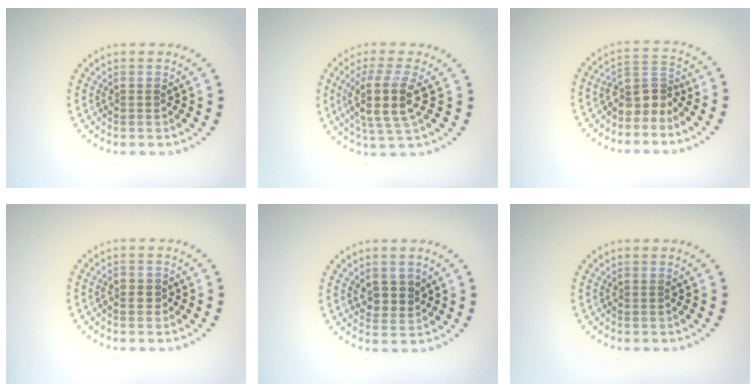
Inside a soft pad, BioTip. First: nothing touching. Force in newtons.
{"total": 4.2, "press": 3.5, "slide": 2.3}
{"total": 3.1, "press": 2.3, "slide": 2.1}
{"total": 1.0, "press": 0.9, "slide": 0.4}
{"total": 2.4, "press": 2.2, "slide": 1.0}
{"total": 0.0}